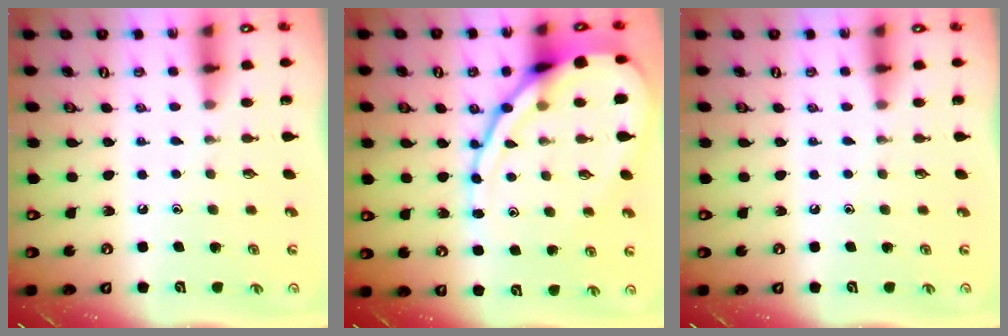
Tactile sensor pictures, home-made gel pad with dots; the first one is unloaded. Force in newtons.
{"total": 16.7, "press": 16.6, "slide": 1.8}
{"total": 0.0}